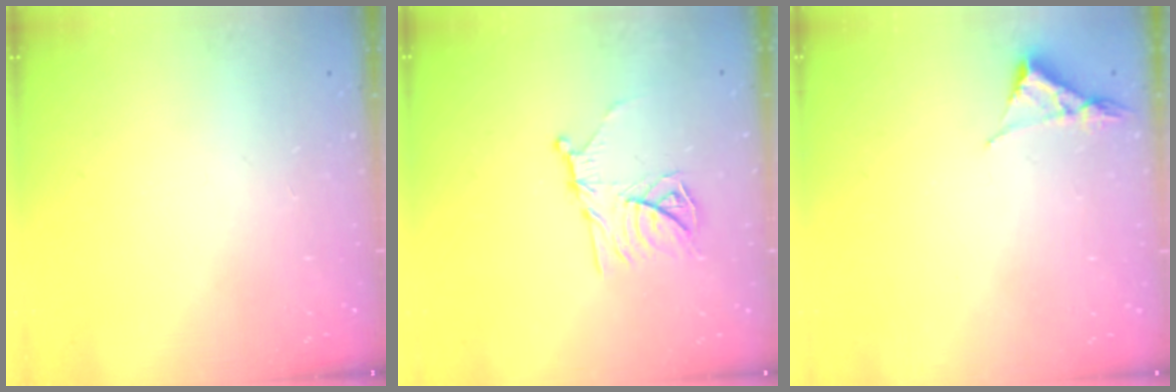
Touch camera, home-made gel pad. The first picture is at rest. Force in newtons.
{"total": 11.7, "press": 11.7, "slide": 0.4}
{"total": 3.1, "press": 3.1, "slide": 0.5}